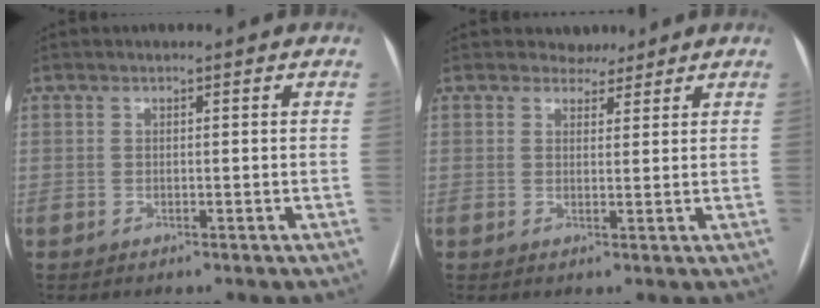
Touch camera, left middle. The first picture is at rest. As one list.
[{"total": 2.6, "force": [2.3, 1.3, 0.0], "torque": [0.003, 0.001, 0.033]}]